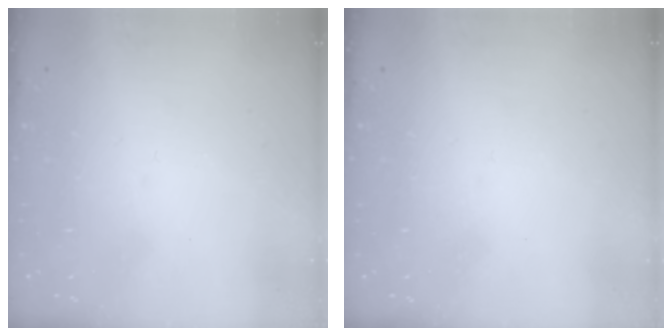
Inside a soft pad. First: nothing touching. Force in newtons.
{"total": 0.0}